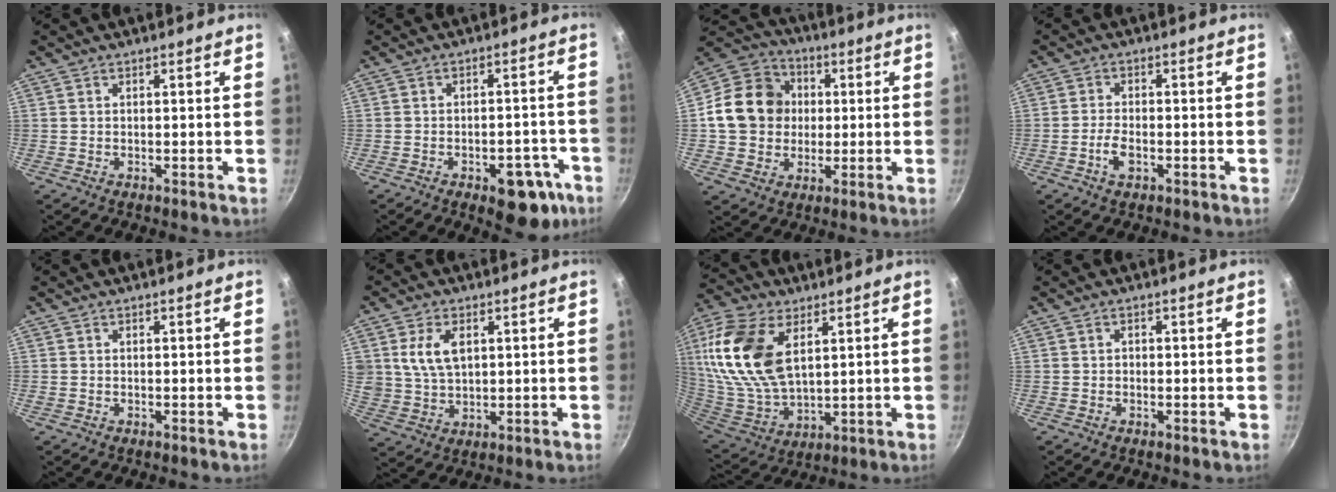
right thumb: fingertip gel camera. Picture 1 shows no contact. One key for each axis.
{"total": 10.8, "fx": -5.4, "fy": 5.5, "fz": 7.6, "tx": -0.042, "ty": 0.033, "tz": -0.060}
{"total": 14.9, "fx": 1.1, "fy": 13.1, "fz": 7.2, "tx": -0.096, "ty": 0.024, "tz": 0.009}
{"total": 3.5, "fx": -1.5, "fy": 1.7, "fz": 2.7, "tx": -0.055, "ty": 0.010, "tz": -0.031}
{"total": 0.0}
{"total": 8.1, "fx": 2.5, "fy": 5.2, "fz": 5.7, "tx": -0.102, "ty": -0.011, "tz": 0.053}
{"total": 20.0, "fx": 6.5, "fy": 11.4, "fz": 15.2, "tx": -0.304, "ty": -0.025, "tz": 0.132}
{"total": 0.7, "fx": 0.0, "fy": 0.6, "fz": 0.4, "tx": -0.007, "ty": 0.005, "tz": 0.000}